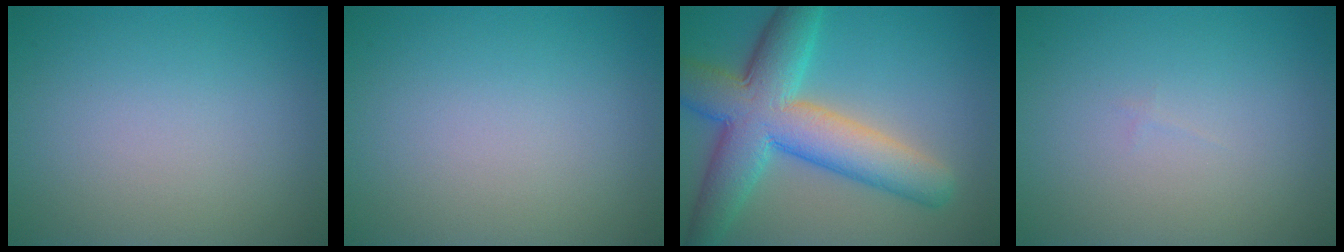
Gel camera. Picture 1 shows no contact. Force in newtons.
{"total": 0.0}
{"total": 10.0, "press": 10.0, "slide": 0.7}
{"total": 0.0}